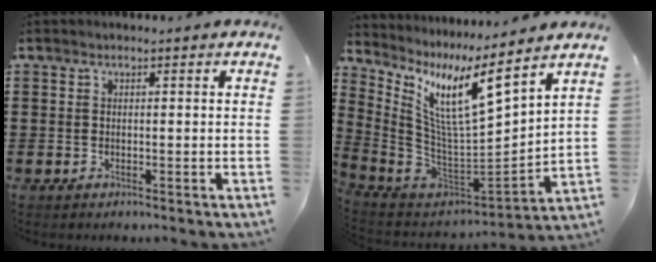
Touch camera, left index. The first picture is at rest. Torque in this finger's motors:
{"motor_torque": [1.07, -1.07, 1.01, 0.21]}